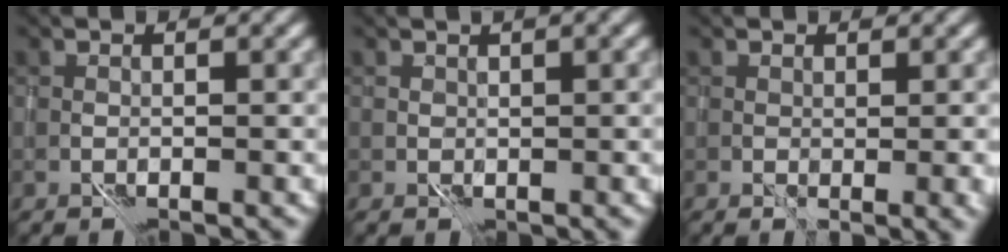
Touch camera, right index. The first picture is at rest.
{"total": 1.3, "force": [0.5, 0.6, 1.0], "torque": [-0.009, 0.009, 0.014]}
{"total": 1.9, "force": [0.7, 0.4, 1.7], "torque": [-0.024, -0.004, 0.022]}